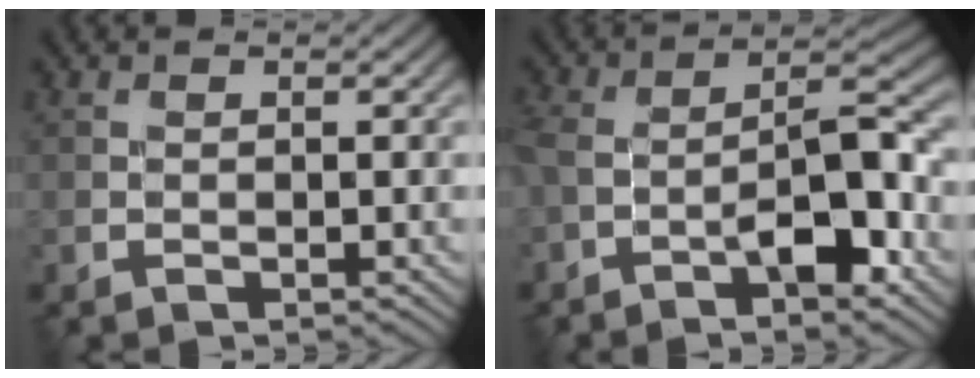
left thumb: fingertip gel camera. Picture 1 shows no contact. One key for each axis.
{"total": 9.9, "fx": -4.7, "fy": 3.6, "fz": 7.9, "tx": -0.133, "ty": 0.007, "tz": -0.085}